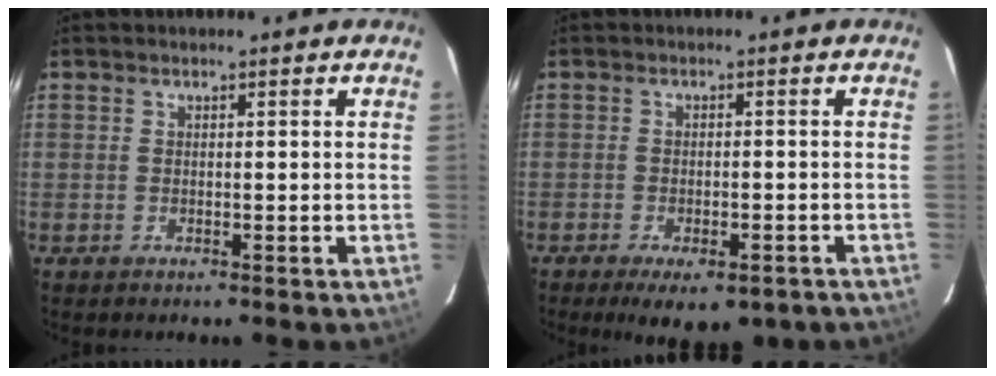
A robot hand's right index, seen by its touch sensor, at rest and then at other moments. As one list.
[{"total": 9.2, "force": [-6.3, 3.6, 5.7], "torque": [-0.111, -0.022, -0.082]}]